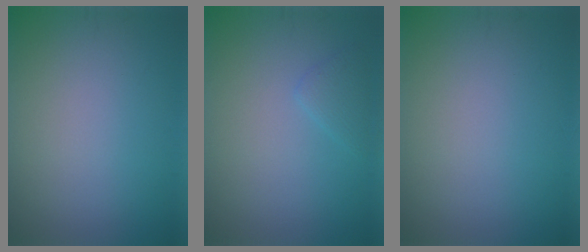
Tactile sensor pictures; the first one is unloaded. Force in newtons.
{"total": 1.3, "press": 1.3, "slide": 0.1}
{"total": 0.0}